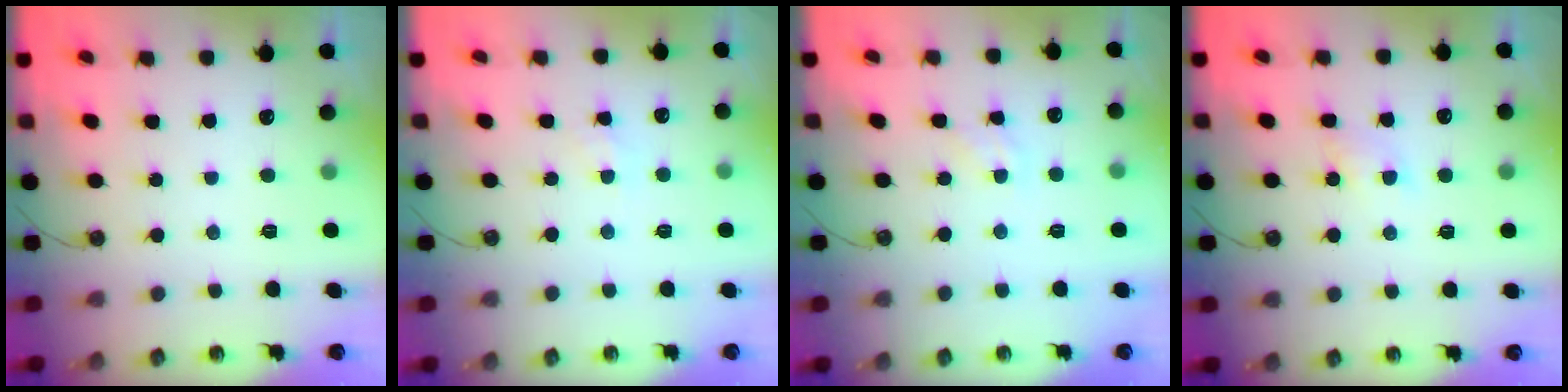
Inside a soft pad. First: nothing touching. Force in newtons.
{"total": 5.4, "press": 5.4, "slide": 0.7}
{"total": 1.4, "press": 1.4, "slide": 0.2}
{"total": 5.1, "press": 5.1, "slide": 0.7}